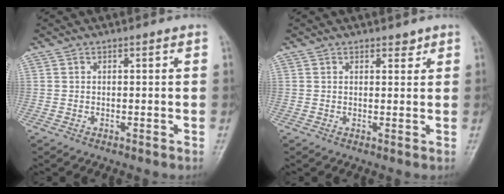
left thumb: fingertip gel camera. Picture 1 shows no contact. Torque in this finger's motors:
{"motor_torque": [-0.14, -0.09, 0.06, 0.04, 0.03]}